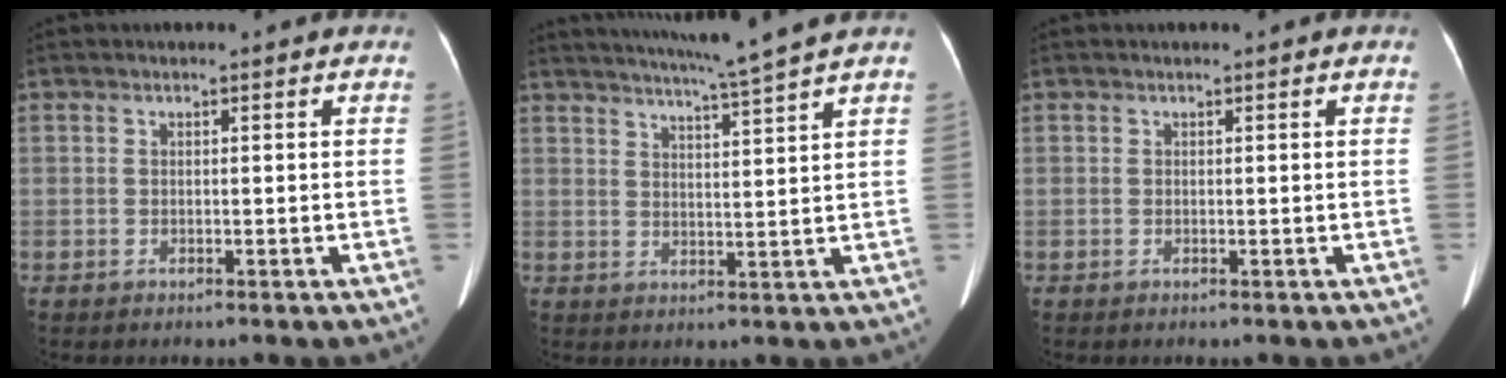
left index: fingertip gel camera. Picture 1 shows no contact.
{"total": 9.4, "force": [8.2, -2.2, 4.1], "torque": [-0.068, -0.009, 0.119]}
{"total": 0.0}